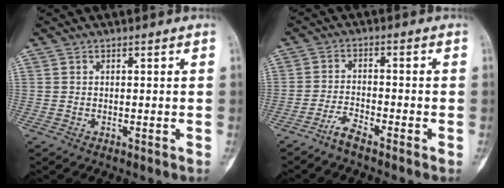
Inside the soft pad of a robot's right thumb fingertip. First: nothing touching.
{"total": 3.3, "force": [-2.9, 0.1, 1.6], "torque": [-0.042, 0.010, -0.064]}